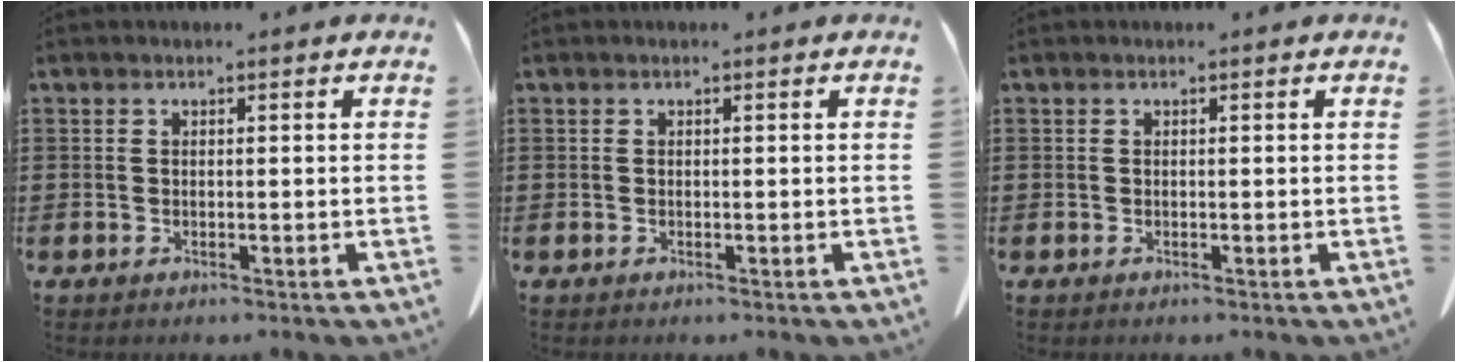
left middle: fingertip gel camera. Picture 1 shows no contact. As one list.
[{"total": 0.0}, {"total": 0.0}]